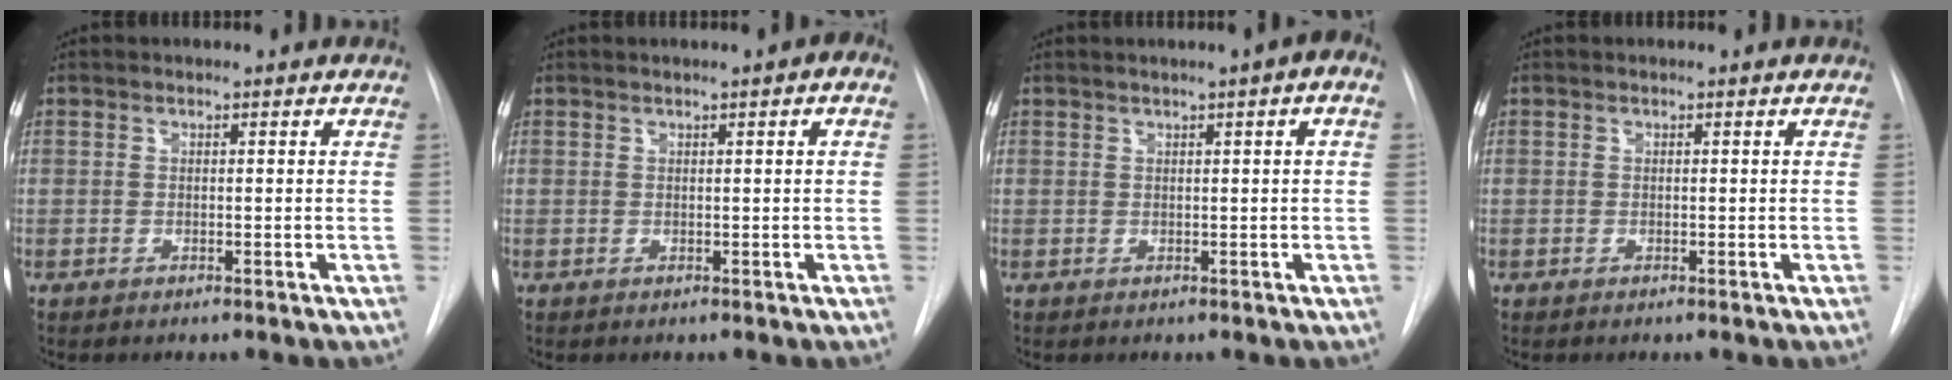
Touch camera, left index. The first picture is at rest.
{"total": 2.2, "force": [0.8, 0.2, 2.1], "torque": [-0.031, 0.009, 0.010]}
{"total": 3.7, "force": [1.4, 0.2, 3.4], "torque": [-0.047, 0.013, 0.018]}
{"total": 0.0}